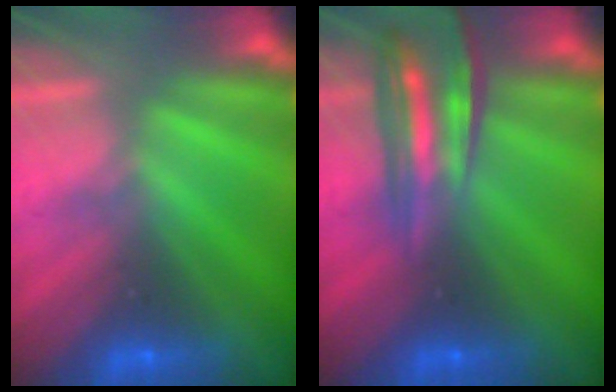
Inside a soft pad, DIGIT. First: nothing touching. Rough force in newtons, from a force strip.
{"total": 8.6}